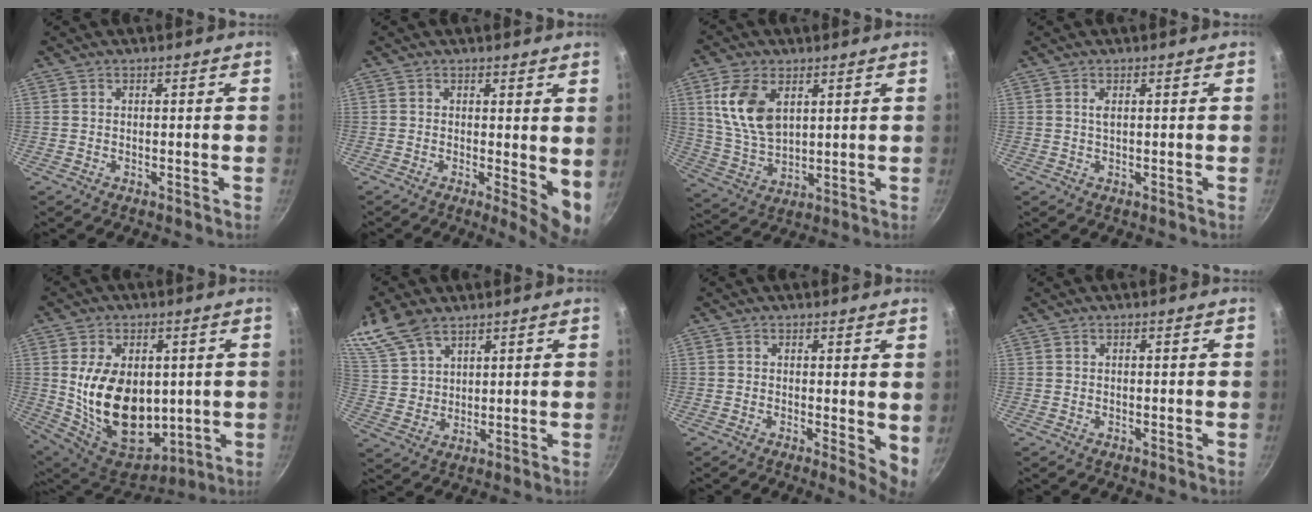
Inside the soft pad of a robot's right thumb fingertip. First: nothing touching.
{"total": 6.3, "force": [0.2, 2.2, 5.9], "torque": [-0.072, -0.016, 0.004]}
{"total": 12.0, "force": [4.1, 7.1, 8.7], "torque": [-0.159, -0.026, 0.088]}
{"total": 1.1, "force": [0.4, 0.4, 1.0], "torque": [-0.020, 0.001, 0.008]}
{"total": 20.2, "force": [1.3, 13.6, 14.9], "torque": [-0.231, -0.032, 0.047]}
{"total": 11.2, "force": [7.8, 6.2, 5.1], "torque": [-0.091, -0.013, 0.167]}
{"total": 4.8, "force": [0.5, 1.8, 4.4], "torque": [-0.056, -0.011, 0.006]}
{"total": 0.0}